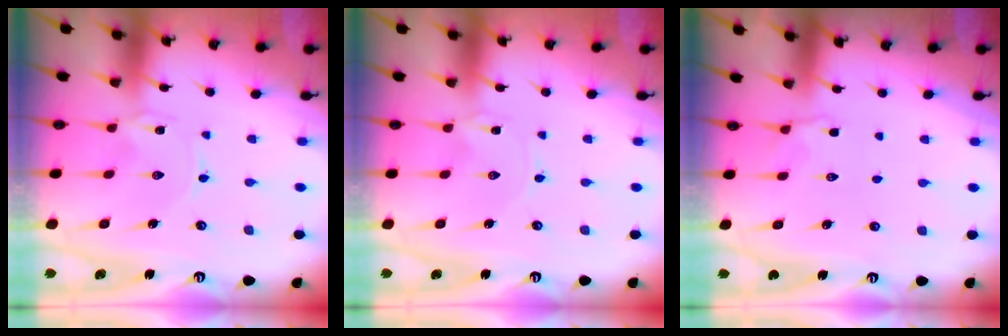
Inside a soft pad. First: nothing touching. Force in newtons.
{"total": 0.0}
{"total": 3.0, "press": 2.5, "slide": 1.6}